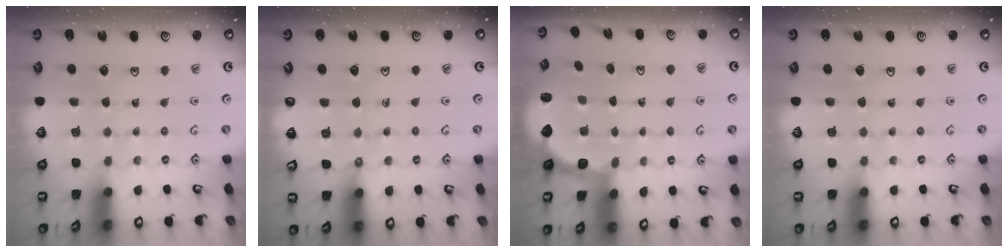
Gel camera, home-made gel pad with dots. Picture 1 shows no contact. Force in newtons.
{"total": 2.5, "press": 2.5, "slide": 0.4}
{"total": 2.7, "press": 1.9, "slide": 1.9}
{"total": 0.0}